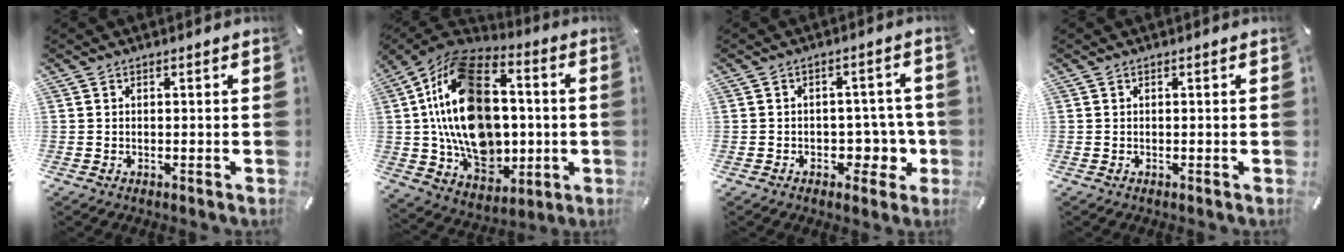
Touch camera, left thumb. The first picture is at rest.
{"total": 24.3, "force": [1.4, 17.6, 16.7], "torque": [-0.320, -0.010, 0.032]}
{"total": 7.4, "force": [-1.5, 5.7, 4.6], "torque": [-0.040, 0.002, -0.024]}
{"total": 0.0}